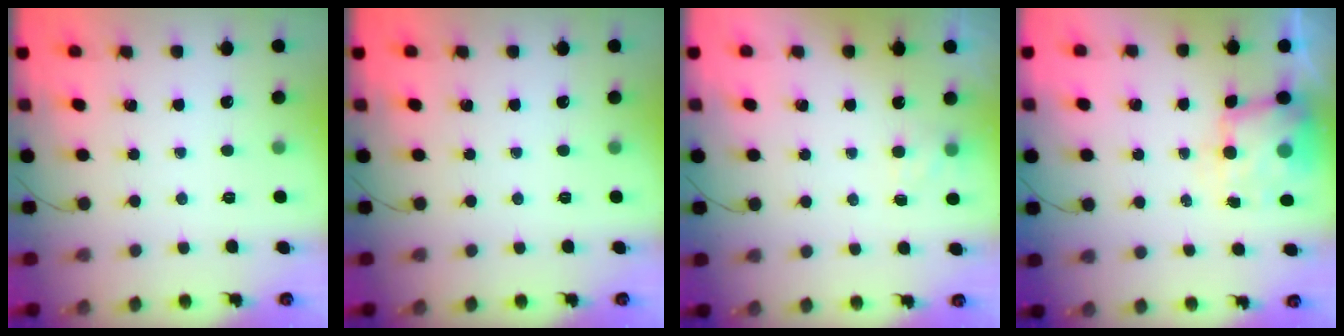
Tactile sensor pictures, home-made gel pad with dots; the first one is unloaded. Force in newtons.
{"total": 0.0}
{"total": 4.6, "press": 4.3, "slide": 1.5}
{"total": 7.7, "press": 7.4, "slide": 1.8}